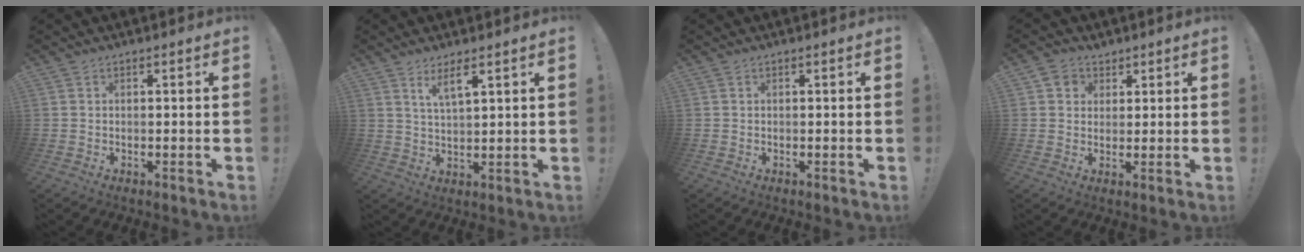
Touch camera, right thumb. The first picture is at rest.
{"total": 5.4, "force": [3.5, 0.9, 4.1], "torque": [-0.070, -0.014, 0.055]}
{"total": 0.0}
{"total": 4.6, "force": [2.5, 3.8, 0.7], "torque": [-0.006, -0.008, 0.047]}